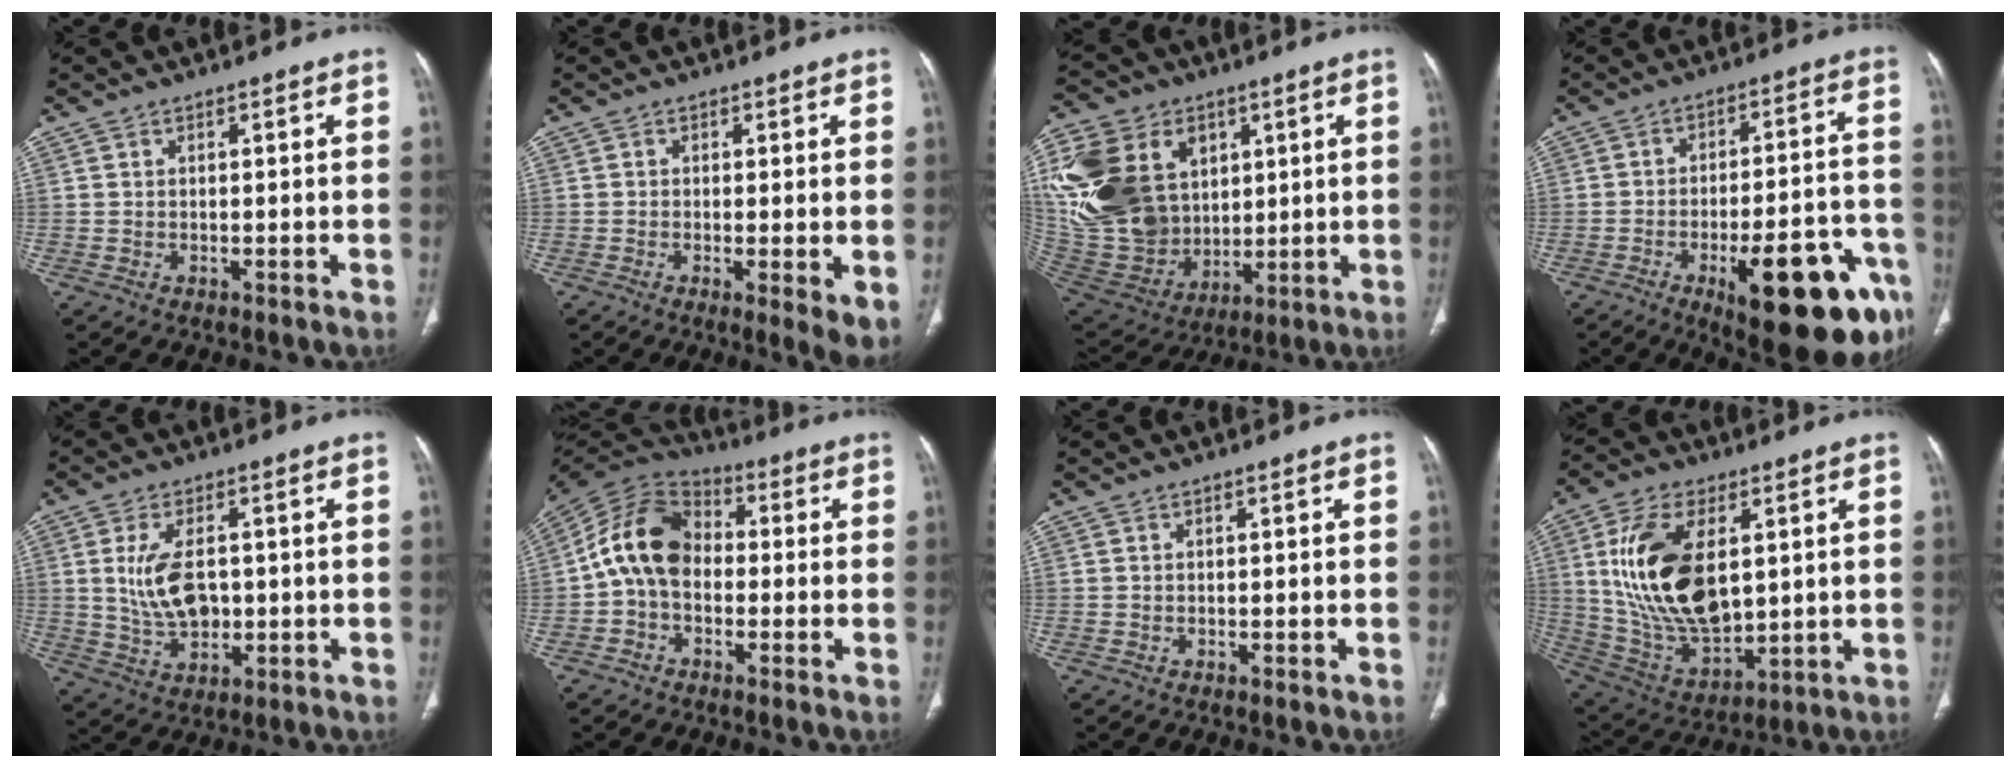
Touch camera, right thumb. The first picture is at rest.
{"total": 5.2, "force": [-0.8, 1.2, 5.0], "torque": [-0.082, -0.017, -0.015]}
{"total": 29.6, "force": [7.9, 22.2, 18.0], "torque": [-0.395, 0.019, 0.171]}
{"total": 22.4, "force": [-11.0, 7.1, 18.2], "torque": [-0.183, 0.056, -0.143]}
{"total": 9.0, "force": [0.7, 5.3, 7.2], "torque": [-0.131, -0.004, 0.025]}
{"total": 12.8, "force": [-0.9, 9.3, 8.7], "torque": [-0.148, 0.036, -0.032]}
{"total": 0.0}
{"total": 20.8, "force": [3.8, 11.4, 16.9], "torque": [-0.313, -0.018, 0.086]}